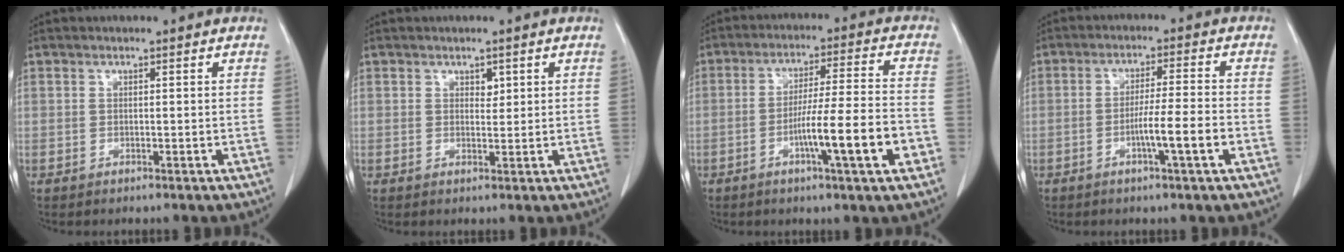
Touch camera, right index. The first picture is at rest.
{"total": 1.3, "force": [0.7, 0.8, 0.7], "torque": [-0.007, -0.005, 0.012]}
{"total": 11.6, "force": [-4.1, -0.3, 10.8], "torque": [-0.175, -0.002, -0.064]}
{"total": 6.3, "force": [-2.2, -0.6, 5.9], "torque": [-0.097, -0.003, -0.037]}